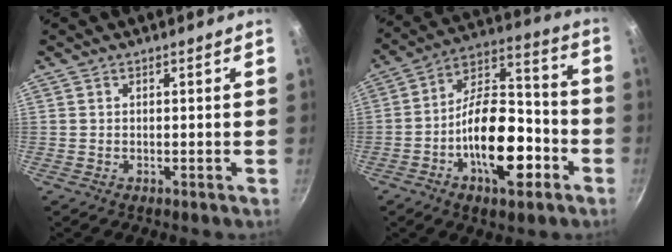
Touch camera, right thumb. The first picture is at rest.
{"total": 18.6, "force": [-7.0, 9.2, 14.6], "torque": [-0.205, 0.058, -0.121]}